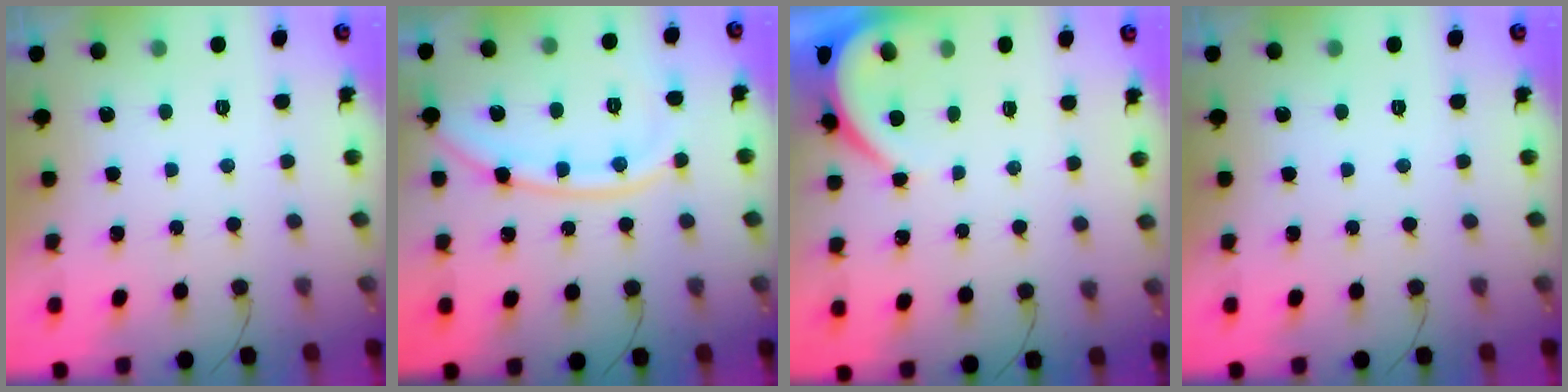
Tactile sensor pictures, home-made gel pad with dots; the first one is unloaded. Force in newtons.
{"total": 11.3, "press": 11.2, "slide": 1.2}
{"total": 3.9, "press": 3.9, "slide": 0.7}
{"total": 0.0}